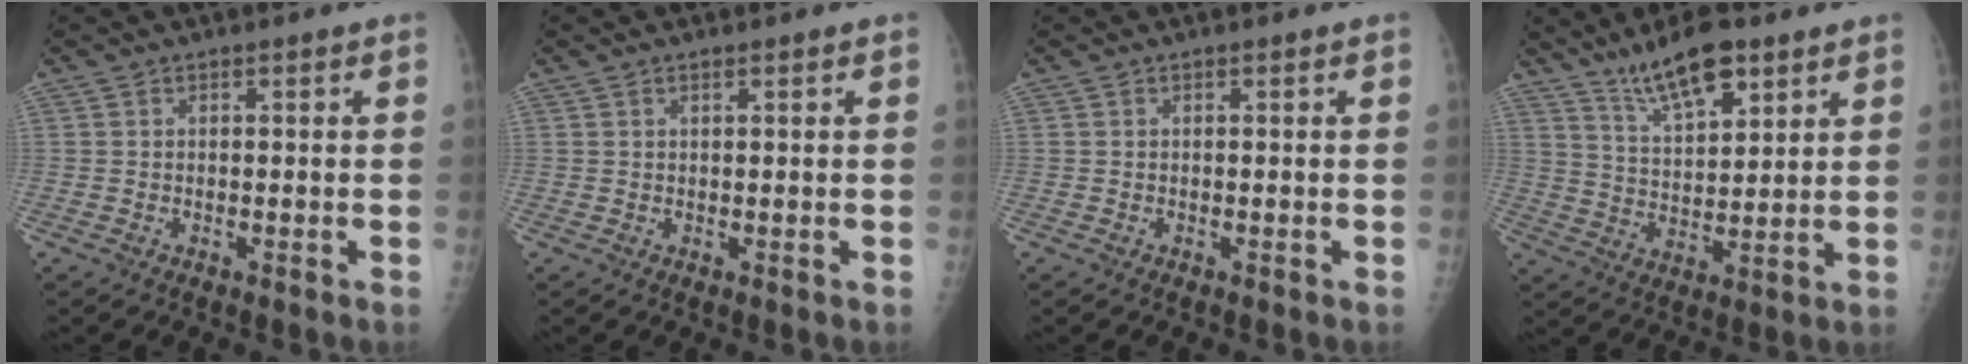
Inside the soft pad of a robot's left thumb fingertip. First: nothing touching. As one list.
[{"total": 0.6, "force": [0.4, 0.1, 0.4], "torque": [-0.006, 0.000, 0.008]}, {"total": 0.0}, {"total": 11.5, "force": [7.8, 3.8, 7.5], "torque": [-0.113, -0.038, 0.144]}]